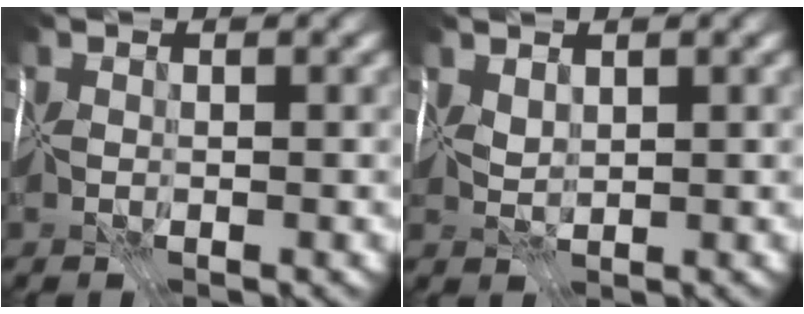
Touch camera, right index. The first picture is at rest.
{"total": 1.5, "force": [1.1, -0.9, -0.4], "torque": [0.009, 0.002, 0.028]}